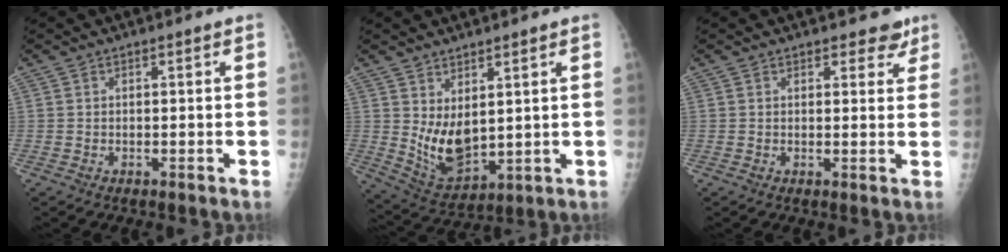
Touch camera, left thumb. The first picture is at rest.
{"total": 9.1, "force": [2.4, 5.0, 7.2], "torque": [-0.113, -0.035, 0.066]}
{"total": 3.3, "force": [2.6, 1.8, 0.9], "torque": [0.017, -0.014, 0.026]}